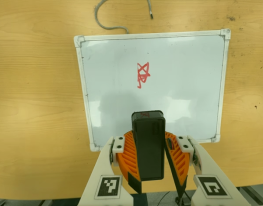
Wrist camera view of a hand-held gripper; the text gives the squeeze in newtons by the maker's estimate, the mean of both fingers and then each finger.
{"total": 10.0, "left": 10.2, "right": 9.8}